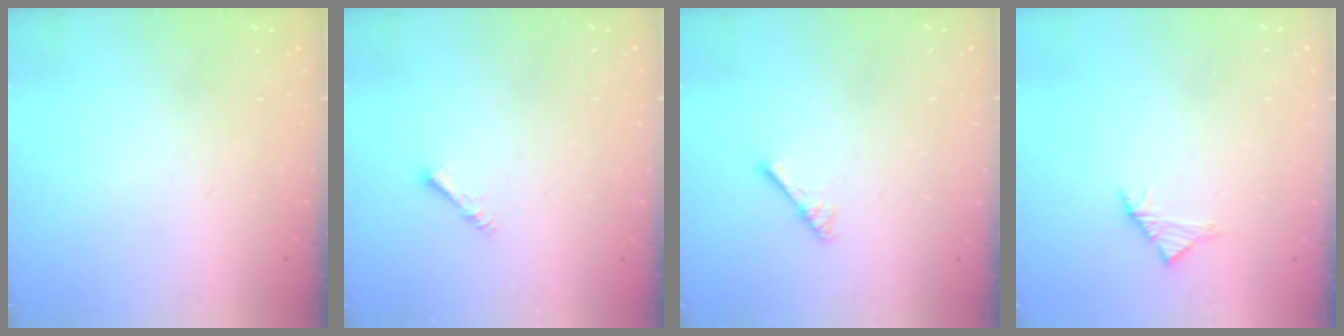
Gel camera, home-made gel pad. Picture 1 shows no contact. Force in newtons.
{"total": 1.6, "press": 1.5, "slide": 0.3}
{"total": 2.4, "press": 2.4, "slide": 0.4}
{"total": 2.8, "press": 2.6, "slide": 0.8}